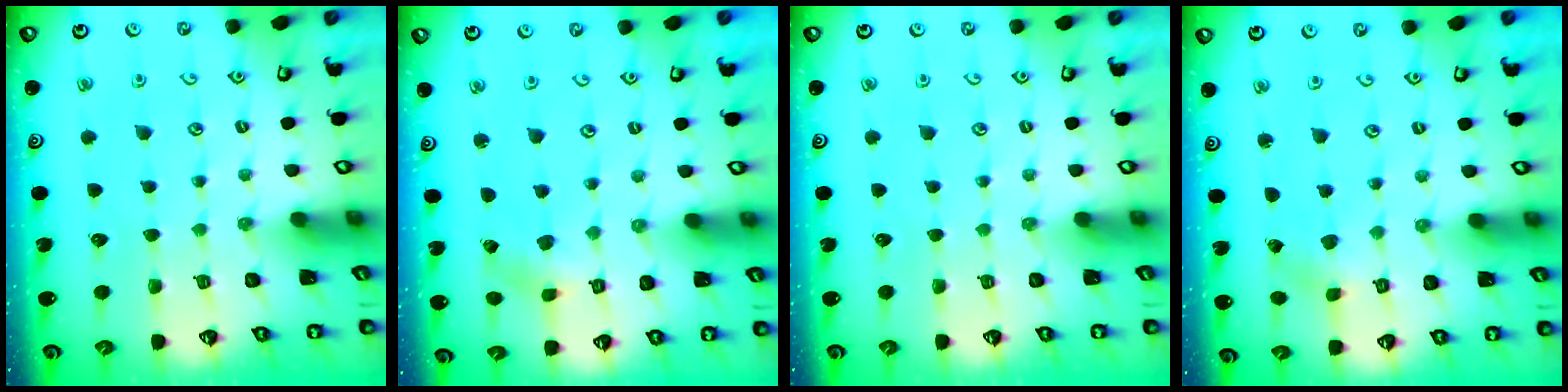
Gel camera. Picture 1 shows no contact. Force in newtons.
{"total": 1.0, "press": 1.0, "slide": 0.1}
{"total": 0.0}
{"total": 1.1, "press": 1.0, "slide": 0.1}